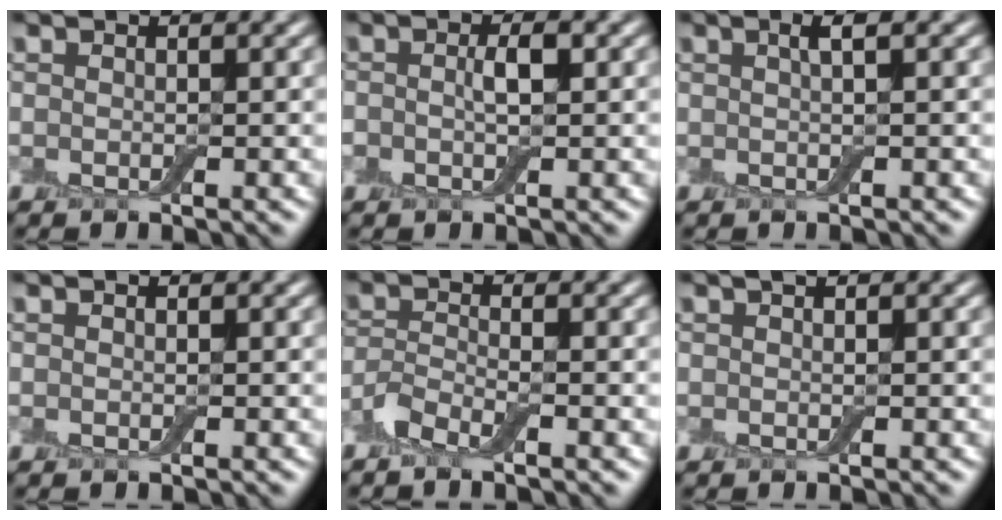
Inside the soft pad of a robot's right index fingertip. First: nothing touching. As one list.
[{"total": 1.8, "force": [-0.1, 0.7, 1.6], "torque": [-0.031, 0.004, -0.004]}, {"total": 1.6, "force": [0.5, 0.3, 1.5], "torque": [-0.026, 0.004, 0.005]}, {"total": 0.0}, {"total": 2.4, "force": [-1.7, 0.6, 1.5], "torque": [-0.033, -0.001, -0.043]}, {"total": 0.6, "force": [0.4, 0.1, 0.5], "torque": [-0.008, 0.002, 0.006]}]